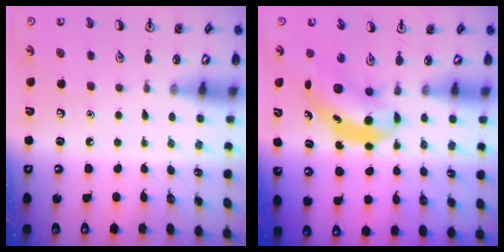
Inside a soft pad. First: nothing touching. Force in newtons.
{"total": 4.7, "press": 4.6, "slide": 0.3}